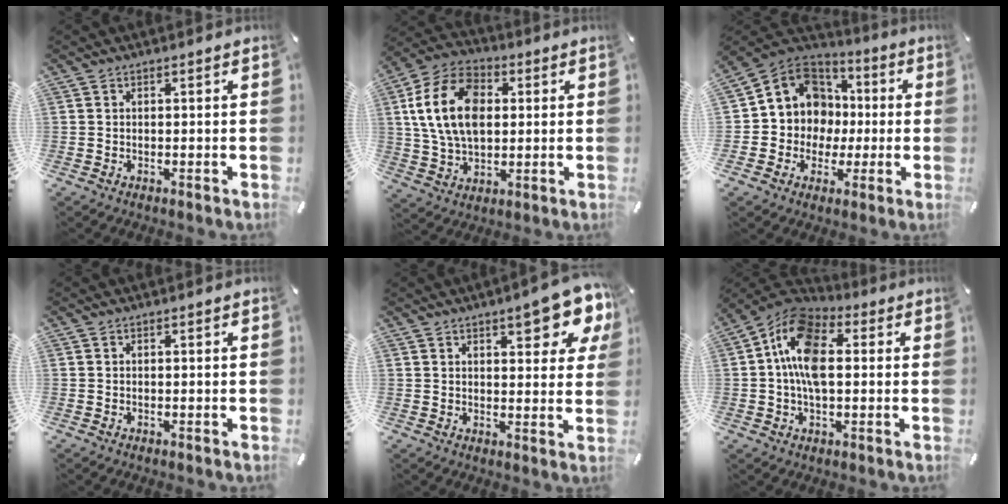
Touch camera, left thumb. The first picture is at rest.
{"total": 15.6, "force": [2.5, 11.2, 10.6], "torque": [-0.229, 0.015, 0.043]}
{"total": 11.6, "force": [1.0, 11.3, 2.7], "torque": [-0.064, -0.014, 0.025]}
{"total": 0.0}
{"total": 11.1, "force": [6.9, 3.9, 7.8], "torque": [-0.095, -0.037, 0.113]}
{"total": 13.4, "force": [1.2, 8.4, 10.3], "torque": [-0.204, 0.002, 0.021]}